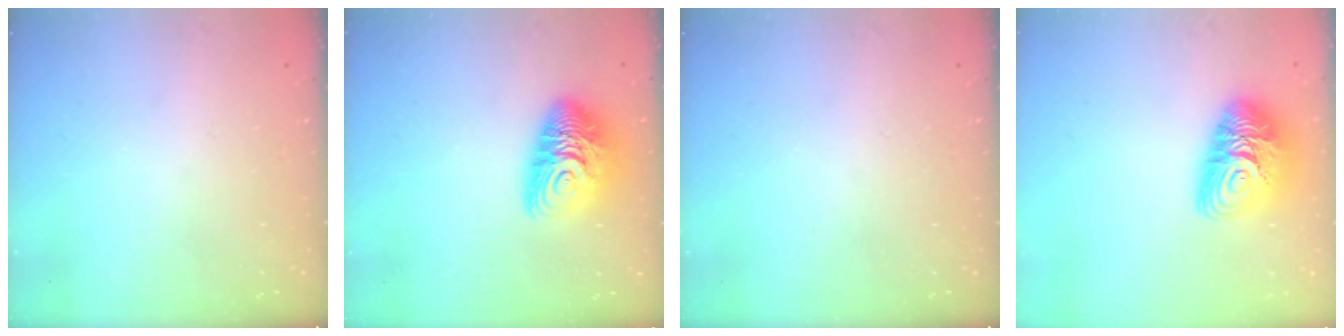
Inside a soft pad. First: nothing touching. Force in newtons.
{"total": 12.0, "press": 11.9, "slide": 1.1}
{"total": 0.0}
{"total": 14.3, "press": 14.2, "slide": 1.1}